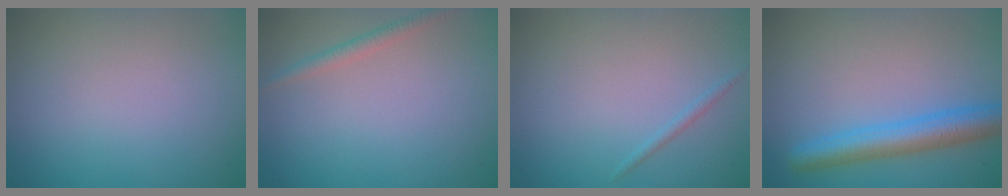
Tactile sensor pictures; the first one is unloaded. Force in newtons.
{"total": 1.5, "press": 1.5, "slide": 0.0}
{"total": 0.7, "press": 0.7, "slide": 0.1}
{"total": 4.8, "press": 4.8, "slide": 0.1}